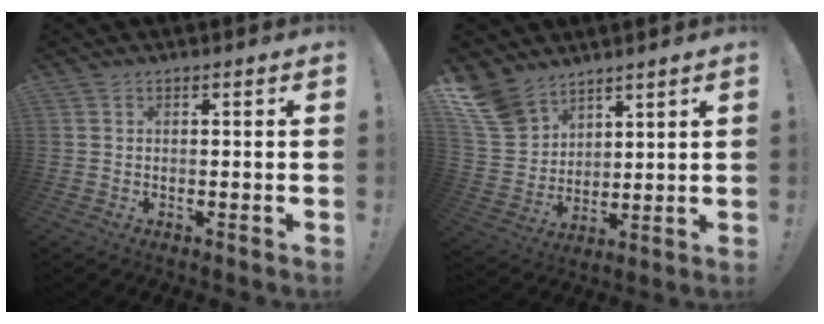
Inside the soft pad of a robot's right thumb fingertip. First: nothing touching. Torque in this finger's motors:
{"motor_torque": [0.18, 0.46, 0.93, 0.92, 0.09]}